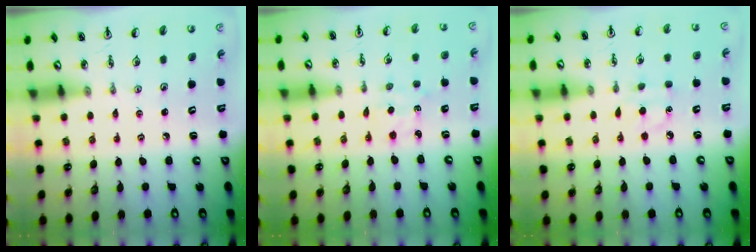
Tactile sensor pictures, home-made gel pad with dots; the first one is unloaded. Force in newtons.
{"total": 1.7, "press": 1.7, "slide": 0.3}
{"total": 5.4, "press": 5.3, "slide": 0.6}